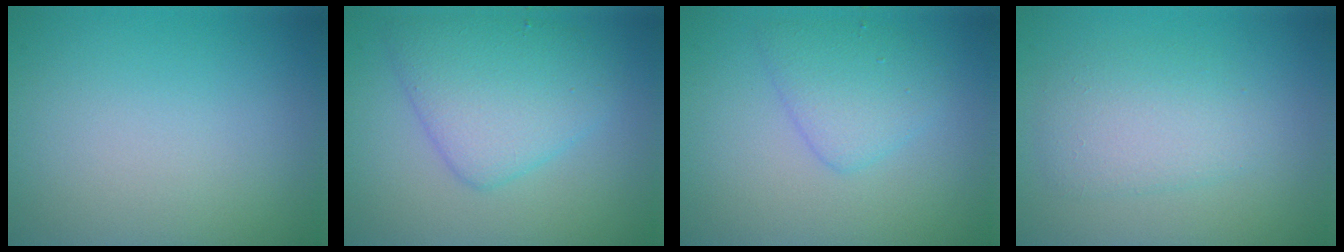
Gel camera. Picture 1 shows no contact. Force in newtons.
{"total": 4.8, "press": 4.8, "slide": 0.2}
{"total": 2.6, "press": 2.6, "slide": 0.2}
{"total": 3.0, "press": 3.0, "slide": 0.1}